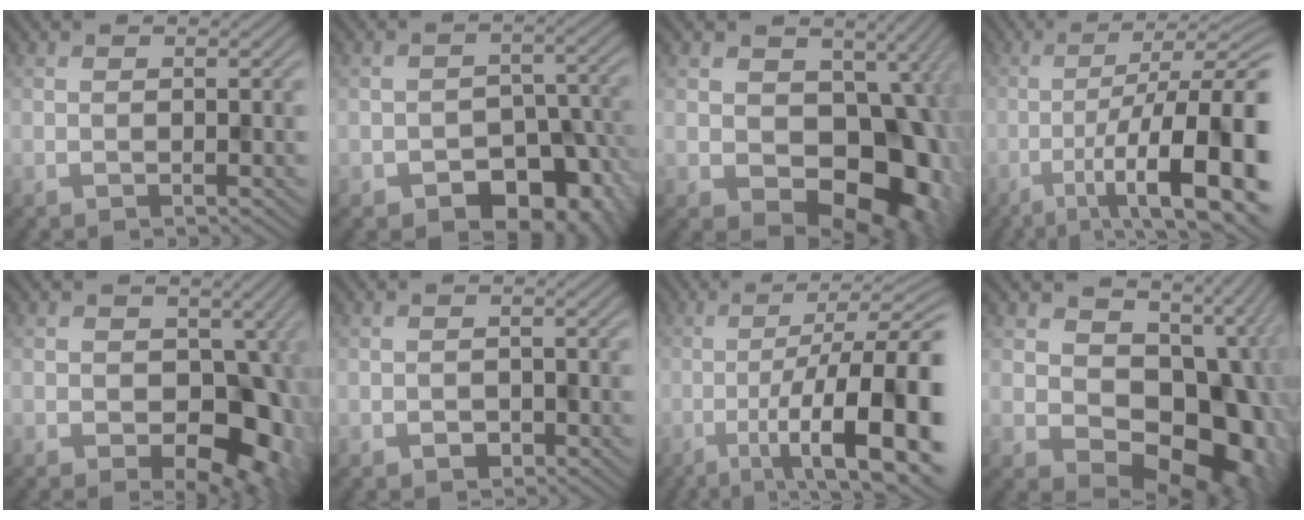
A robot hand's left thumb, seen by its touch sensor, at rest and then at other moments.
{"total": 9.2, "force": [-5.2, 5.5, 5.2], "torque": [-0.071, -0.014, -0.076]}
{"total": 15.2, "force": [-2.0, 11.3, 10.0], "torque": [-0.129, -0.038, -0.002]}
{"total": 15.9, "force": [-6.0, 4.4, 14.1], "torque": [-0.218, -0.009, -0.087]}
{"total": 9.7, "force": [-2.1, 6.6, 6.8], "torque": [-0.087, -0.023, -0.028]}
{"total": 1.1, "force": [-0.7, 0.8, 0.0], "torque": [0.003, -0.002, -0.011]}
{"total": 16.1, "force": [-5.6, 4.7, 14.3], "torque": [-0.225, -0.008, -0.080]}
{"total": 16.6, "force": [-1.2, 12.0, 11.4], "torque": [-0.112, -0.021, 0.013]}